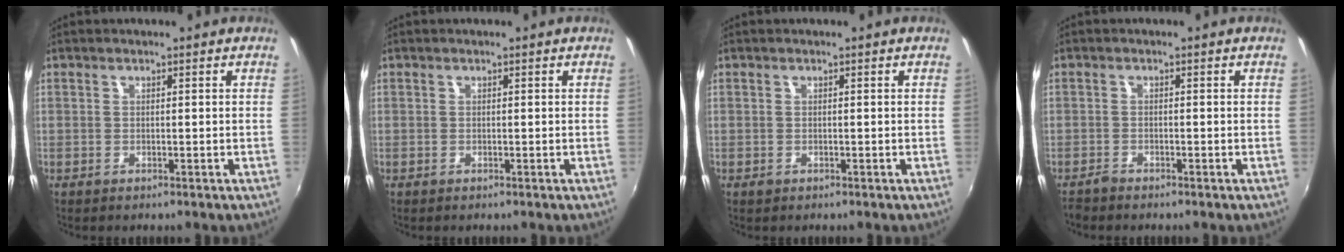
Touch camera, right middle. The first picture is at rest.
{"total": 0.0}
{"total": 0.5, "force": [-0.3, 0.4, 0.1], "torque": [-0.002, -0.003, -0.005]}
{"total": 1.6, "force": [-1.6, 0.3, 0.2], "torque": [-0.010, -0.006, -0.033]}